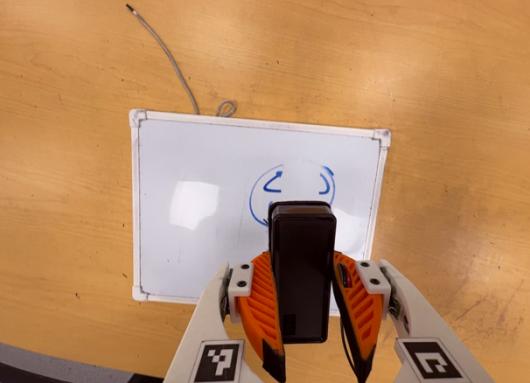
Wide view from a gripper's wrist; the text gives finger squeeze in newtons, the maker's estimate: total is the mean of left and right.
{"total": 6.0, "left": 4.6, "right": 7.4}